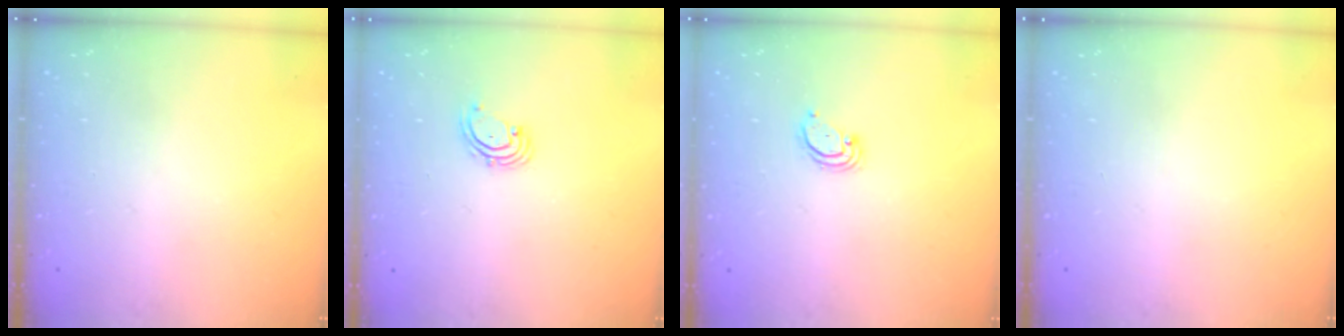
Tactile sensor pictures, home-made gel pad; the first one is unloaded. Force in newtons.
{"total": 2.0, "press": 2.0, "slide": 0.4}
{"total": 2.3, "press": 2.3, "slide": 0.2}
{"total": 0.0}